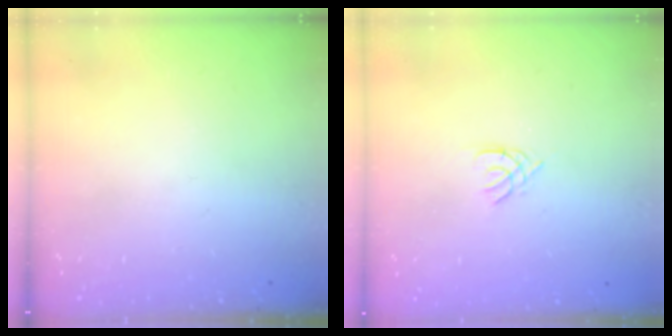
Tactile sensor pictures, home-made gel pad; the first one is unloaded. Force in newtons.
{"total": 1.4, "press": 1.4, "slide": 0.3}